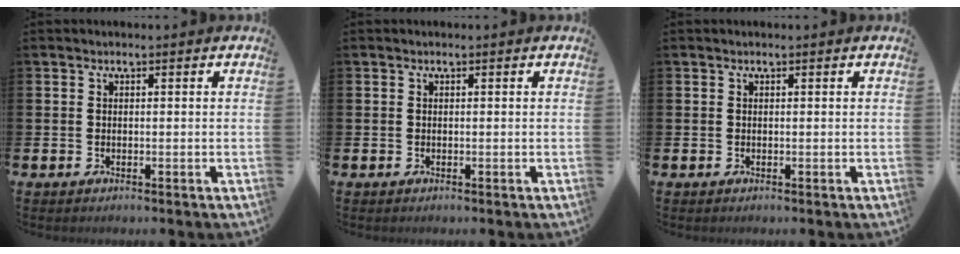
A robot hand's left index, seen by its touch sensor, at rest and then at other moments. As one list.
[{"total": 0.0}, {"total": 0.0}]